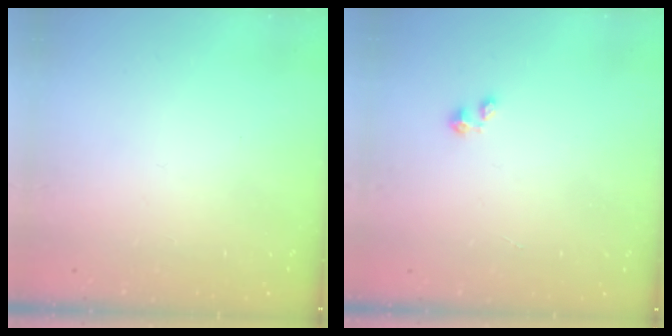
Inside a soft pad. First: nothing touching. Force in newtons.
{"total": 0.0}